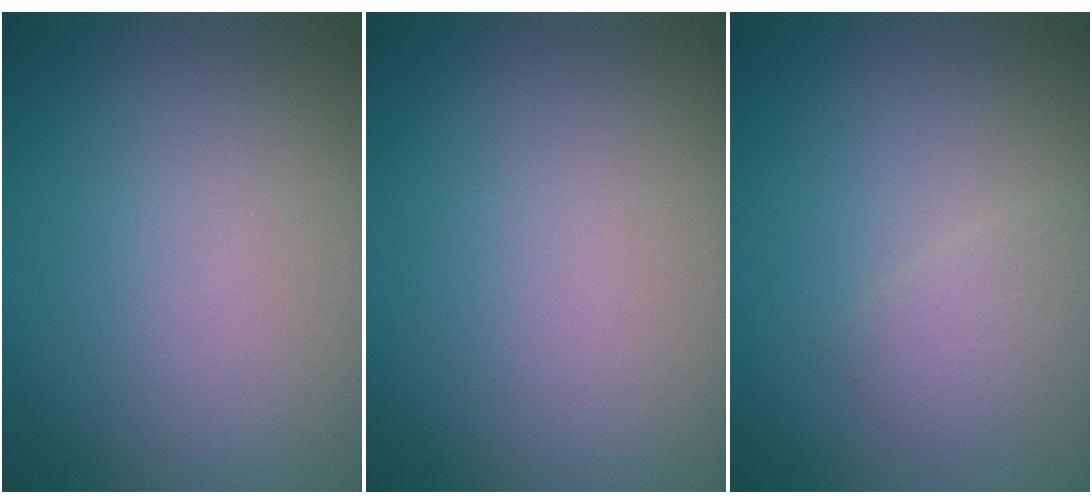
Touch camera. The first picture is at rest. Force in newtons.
{"total": 0.0}
{"total": 1.5, "press": 1.4, "slide": 0.1}